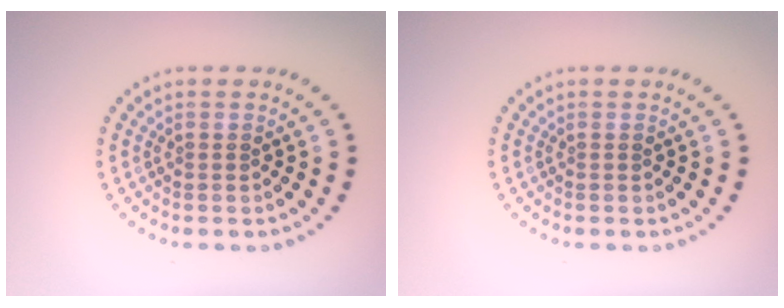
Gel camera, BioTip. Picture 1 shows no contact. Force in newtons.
{"total": 0.0}